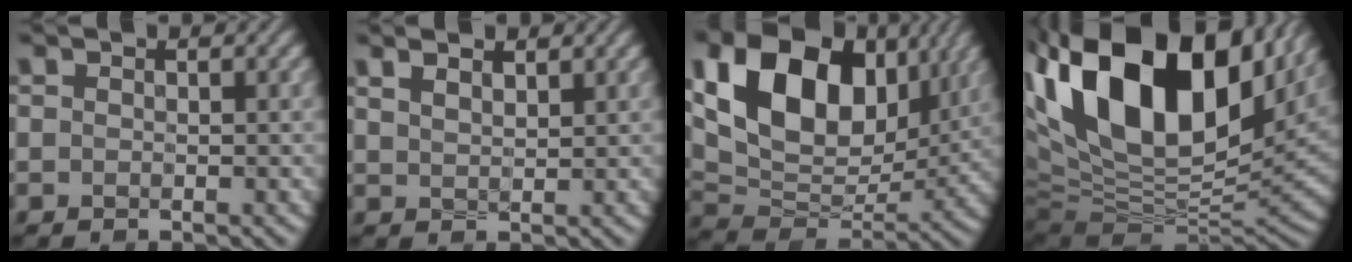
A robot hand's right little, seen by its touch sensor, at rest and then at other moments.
{"total": 3.2, "force": [2.2, 1.3, 1.9], "torque": [-0.029, 0.019, 0.019]}
{"total": 15.0, "force": [5.2, 10.0, 9.8], "torque": [-0.194, 0.024, 0.095]}
{"total": 18.5, "force": [7.2, 10.1, 13.7], "torque": [-0.260, 0.031, 0.125]}